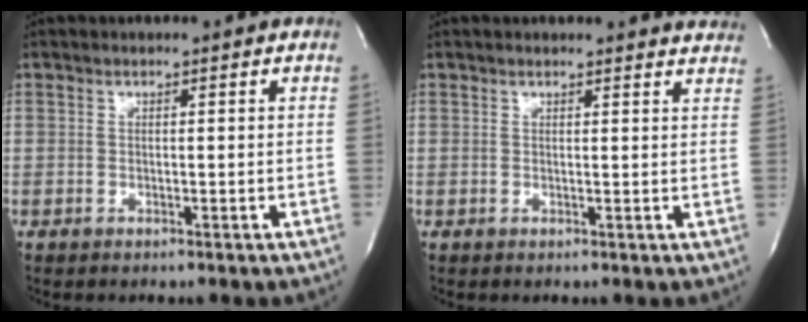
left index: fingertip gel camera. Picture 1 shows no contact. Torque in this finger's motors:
{"motor_torque": [1.01, -1.13, 0.16, 0.00]}